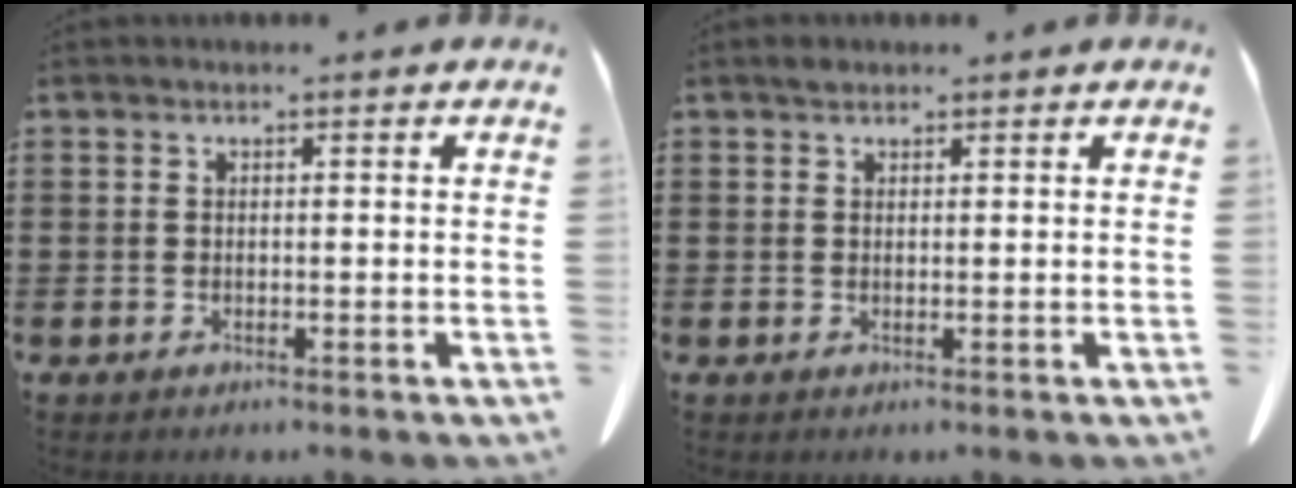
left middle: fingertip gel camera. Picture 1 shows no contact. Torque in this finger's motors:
{"motor_torque": [0.00, 0.00, 0.00, 0.00]}